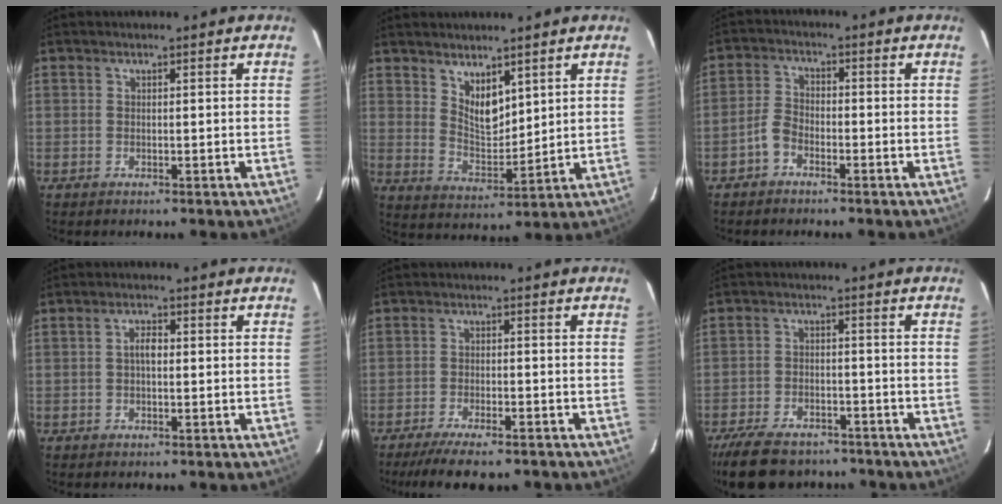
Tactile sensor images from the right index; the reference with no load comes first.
{"total": 6.9, "force": [4.4, 3.2, 4.1], "torque": [-0.062, -0.006, 0.086]}
{"total": 3.4, "force": [-2.3, 2.0, 1.7], "torque": [-0.039, 0.012, -0.047]}
{"total": 2.2, "force": [0.0, 1.1, 2.0], "torque": [-0.037, 0.008, -0.002]}
{"total": 9.9, "force": [-8.2, 2.2, 5.2], "torque": [-0.116, -0.021, -0.132]}
{"total": 14.4, "force": [-11.4, 6.4, 6.1], "torque": [-0.149, -0.005, -0.176]}